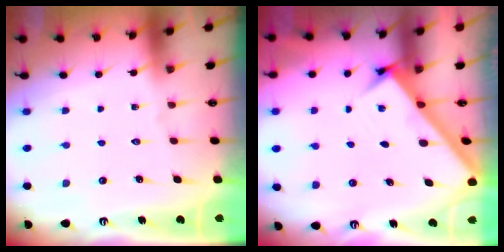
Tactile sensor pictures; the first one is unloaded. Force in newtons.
{"total": 2.7, "press": 2.7, "slide": 0.3}